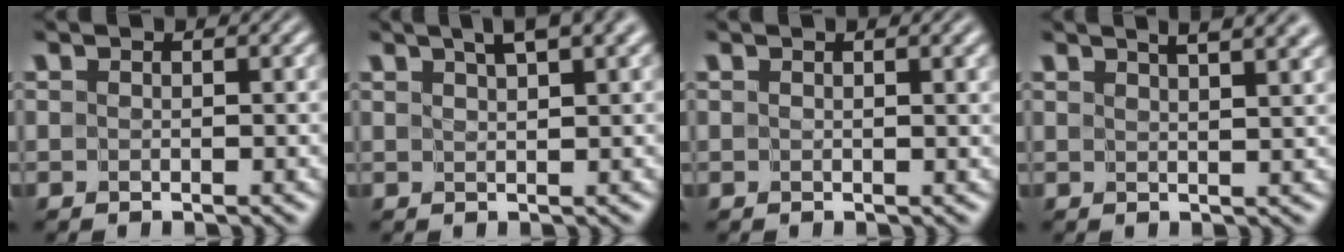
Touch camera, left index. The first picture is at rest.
{"total": 4.6, "force": [3.1, 0.9, 3.3], "torque": [-0.033, 0.012, 0.036]}
{"total": 2.2, "force": [1.1, 0.6, 1.8], "torque": [-0.019, 0.001, 0.013]}
{"total": 6.8, "force": [4.6, 2.4, 4.4], "torque": [-0.015, 0.036, 0.033]}